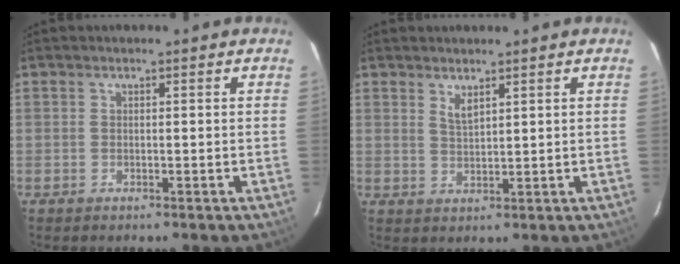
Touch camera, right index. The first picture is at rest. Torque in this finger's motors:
{"motor_torque": [-0.04, 0.05, 0.05, 0.05]}